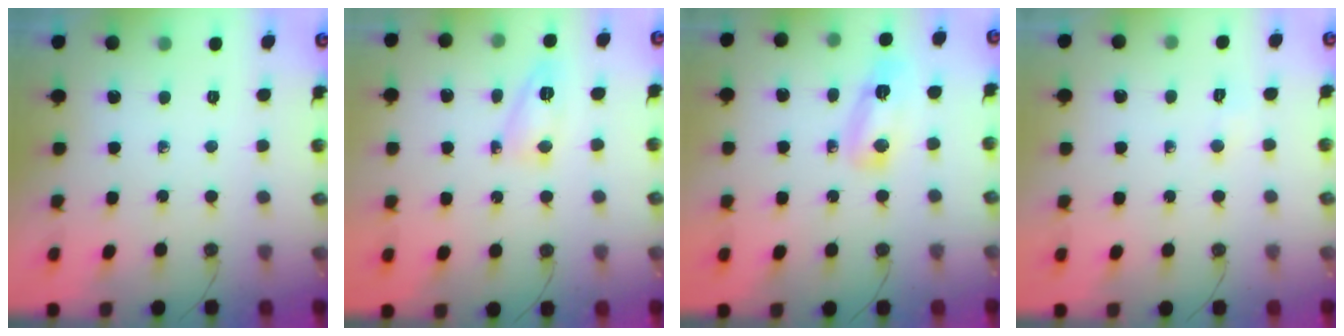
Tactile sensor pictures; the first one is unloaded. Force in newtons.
{"total": 7.6, "press": 7.6, "slide": 0.7}
{"total": 13.4, "press": 7.3, "slide": 11.3}
{"total": 2.8, "press": 2.8, "slide": 0.4}